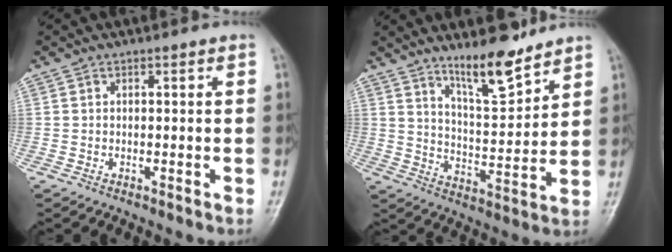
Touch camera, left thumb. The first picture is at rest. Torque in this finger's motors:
{"motor_torque": [0.97, -0.71, 0.85, -0.96, 0.04]}